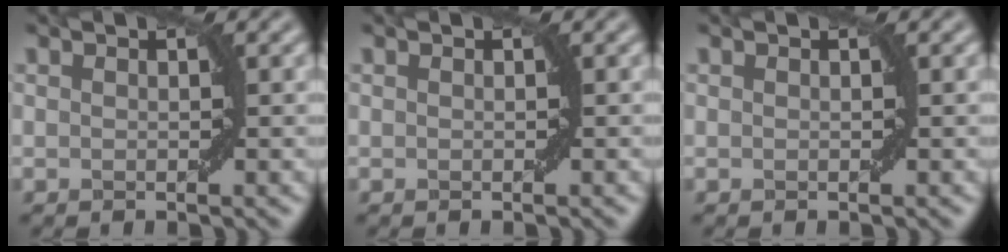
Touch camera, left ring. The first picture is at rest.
{"total": 0.0}
{"total": 0.0}